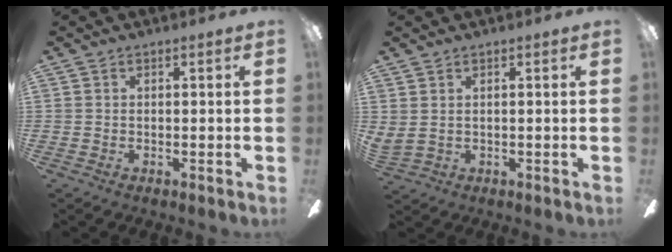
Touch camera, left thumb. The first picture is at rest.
{"total": 1.6, "force": [1.3, 0.7, 0.7], "torque": [-0.017, -0.001, 0.025]}